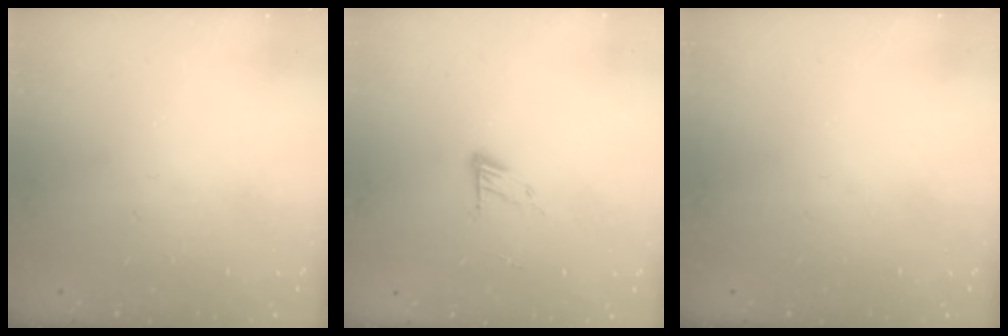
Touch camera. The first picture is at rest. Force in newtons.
{"total": 4.6, "press": 4.5, "slide": 0.5}
{"total": 0.0}